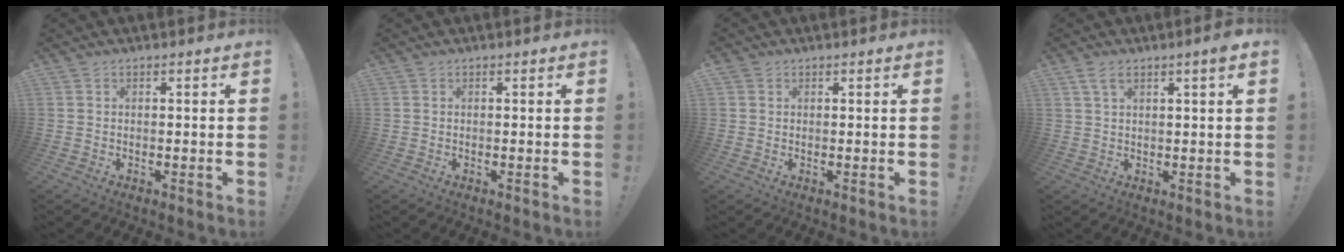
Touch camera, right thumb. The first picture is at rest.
{"total": 0.0}
{"total": 1.2, "force": [0.8, 0.8, 0.4], "torque": [-0.001, -0.003, 0.014]}
{"total": 4.4, "force": [2.2, 0.9, 3.8], "torque": [-0.067, 0.001, 0.037]}